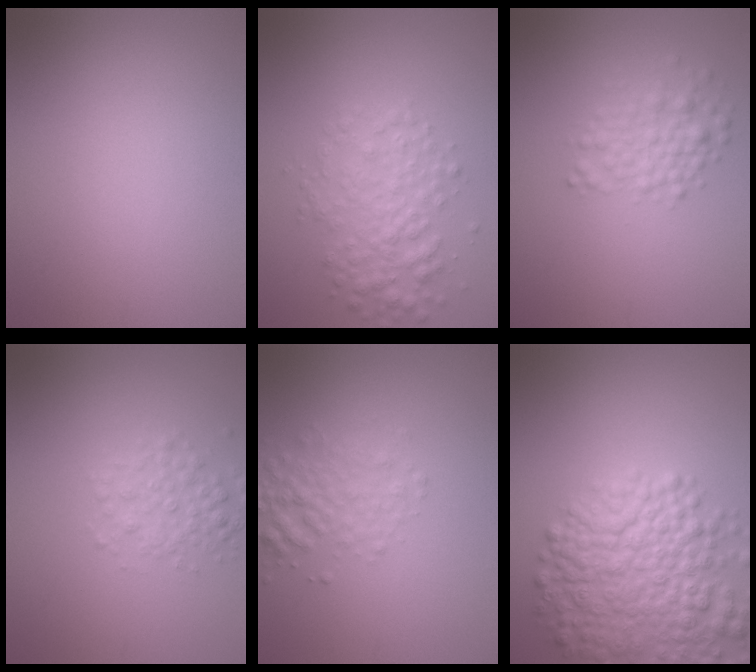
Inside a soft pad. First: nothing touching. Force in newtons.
{"total": 3.8, "press": 3.8, "slide": 0.1}
{"total": 2.8, "press": 2.8, "slide": 0.0}
{"total": 2.4, "press": 2.4, "slide": 0.1}
{"total": 2.9, "press": 2.9, "slide": 0.1}
{"total": 8.2, "press": 8.2, "slide": 0.4}